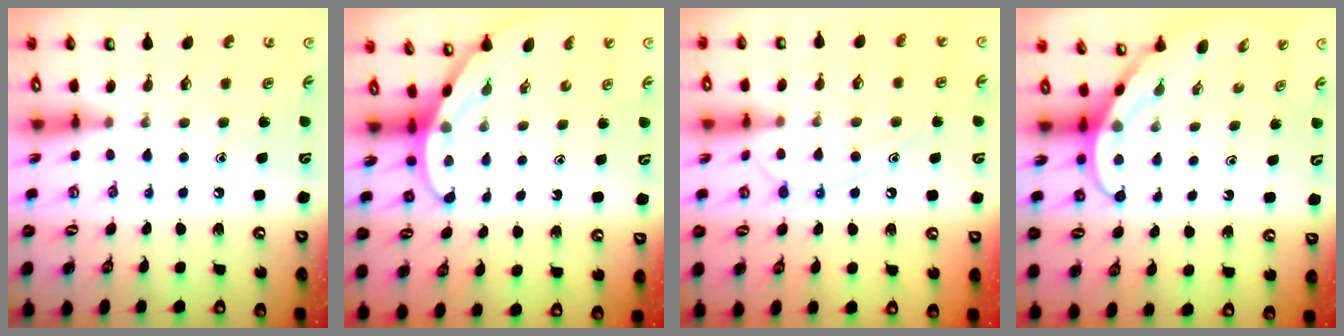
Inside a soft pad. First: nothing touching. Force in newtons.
{"total": 3.2, "press": 3.2, "slide": 0.2}
{"total": 11.6, "press": 11.6, "slide": 1.0}
{"total": 3.7, "press": 3.7, "slide": 0.3}